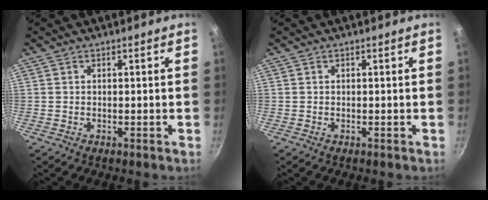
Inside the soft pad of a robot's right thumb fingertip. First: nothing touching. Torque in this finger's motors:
{"motor_torque": [0.00, 0.00, 0.32, -0.19, 0.05]}